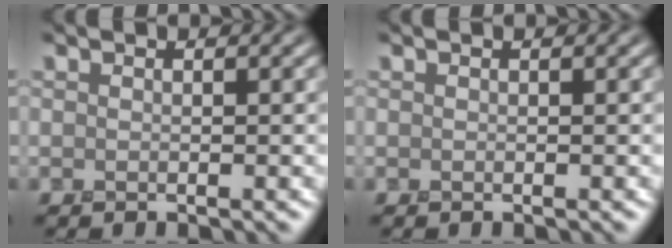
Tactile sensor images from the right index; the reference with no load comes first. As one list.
[{"total": 0.0}]